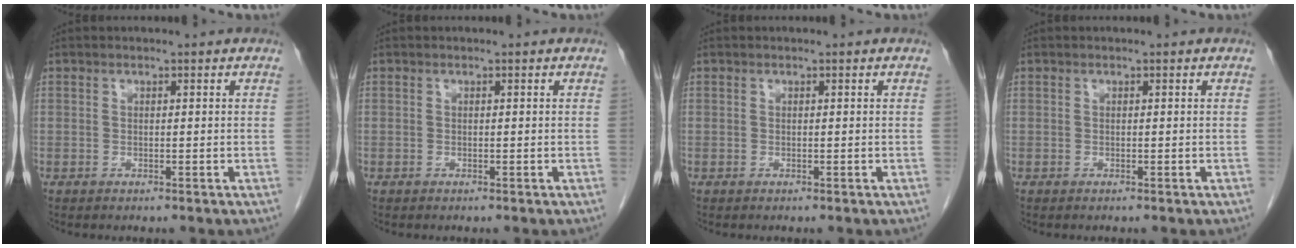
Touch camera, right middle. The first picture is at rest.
{"total": 0.0}
{"total": 0.0}
{"total": 0.0}